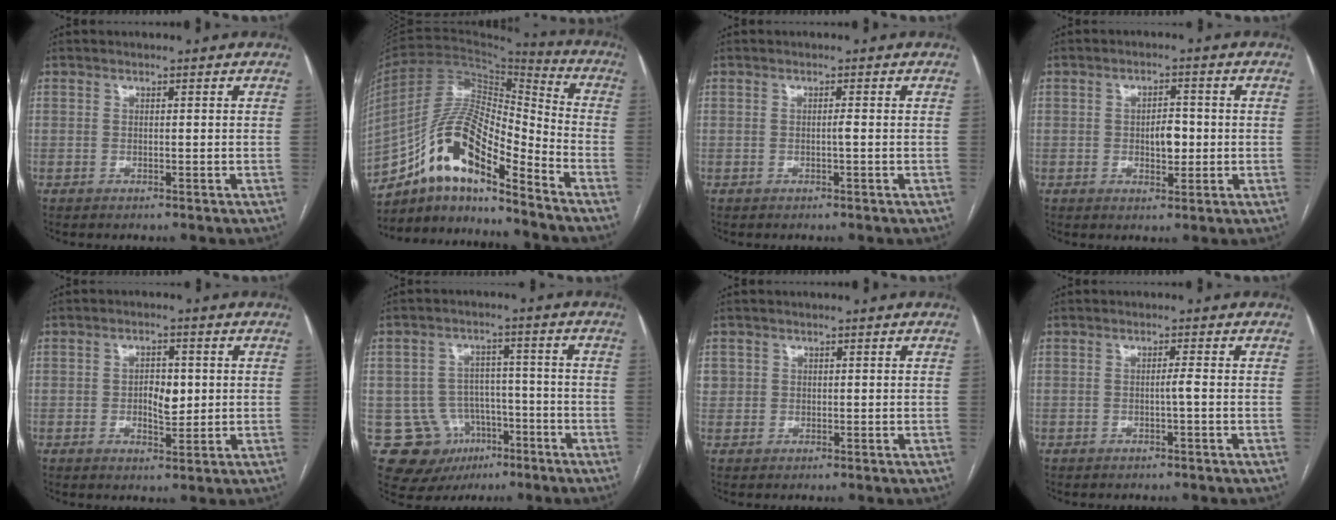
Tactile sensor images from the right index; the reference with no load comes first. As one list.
[{"total": 15.9, "force": [-10.3, 3.6, 11.5], "torque": [-0.214, 0.030, -0.179]}, {"total": 0.6, "force": [-0.2, -0.1, 0.6], "torque": [-0.007, 0.001, -0.004]}, {"total": 4.0, "force": [-0.3, 2.0, 3.4], "torque": [-0.050, 0.004, 0.000]}, {"total": 4.1, "force": [0.1, 2.1, 3.5], "torque": [-0.052, 0.002, 0.006]}, {"total": 10.1, "force": [-4.3, 8.9, 2.3], "torque": [-0.037, 0.029, -0.050]}, {"total": 2.0, "force": [0.5, 1.9, 0.3], "torque": [0.004, 0.011, 0.011]}, {"total": 1.1, "force": [-0.3, -0.3, 1.1], "torque": [-0.014, 0.001, -0.007]}]